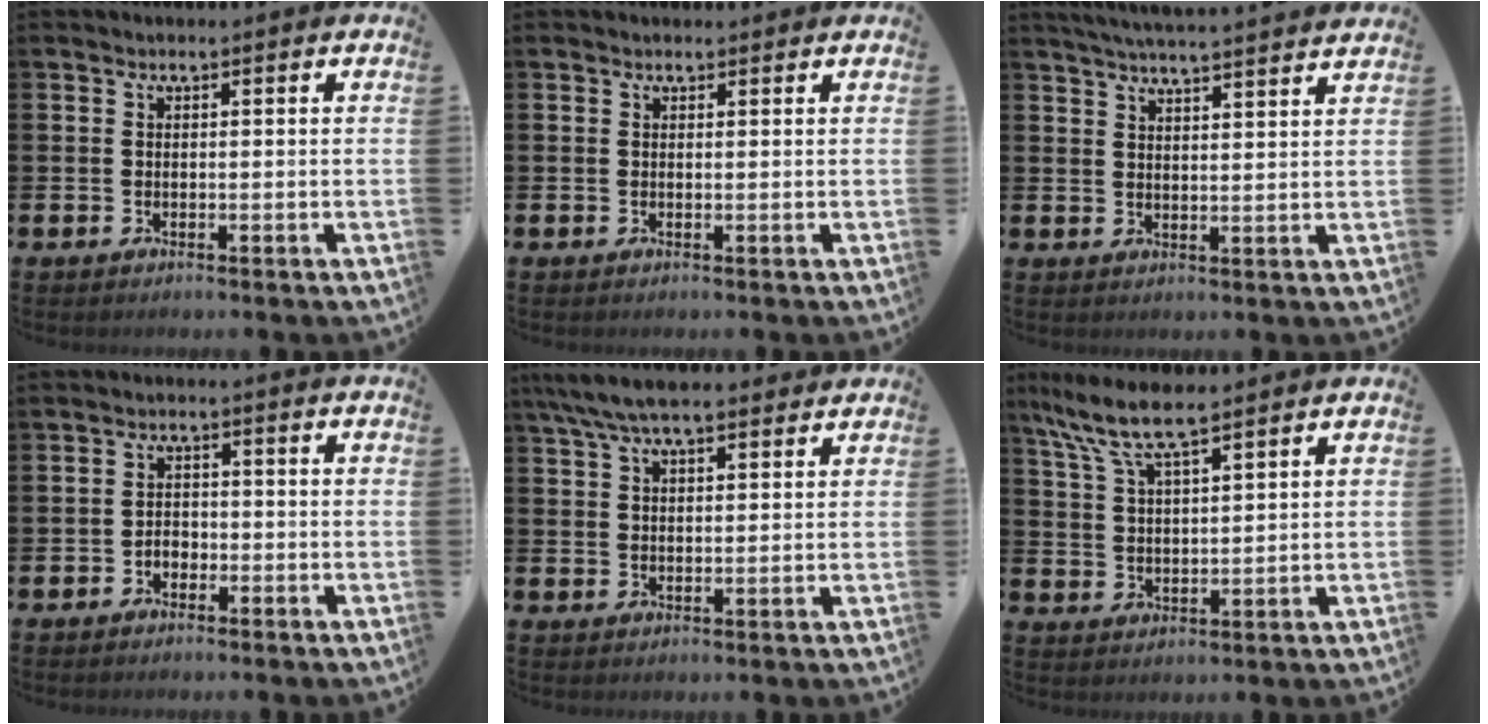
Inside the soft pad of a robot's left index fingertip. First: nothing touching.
{"total": 0.7, "force": [0.6, 0.3, 0.1], "torque": [0.008, 0.000, 0.009]}
{"total": 4.9, "force": [4.8, -0.6, 0.7], "torque": [-0.025, -0.028, 0.085]}
{"total": 1.8, "force": [-1.1, 1.3, 0.6], "torque": [-0.012, 0.003, -0.024]}
{"total": 6.5, "force": [5.6, 1.6, 2.9], "torque": [-0.070, -0.012, 0.103]}
{"total": 7.8, "force": [6.6, 1.4, 4.0], "torque": [-0.105, -0.018, 0.119]}